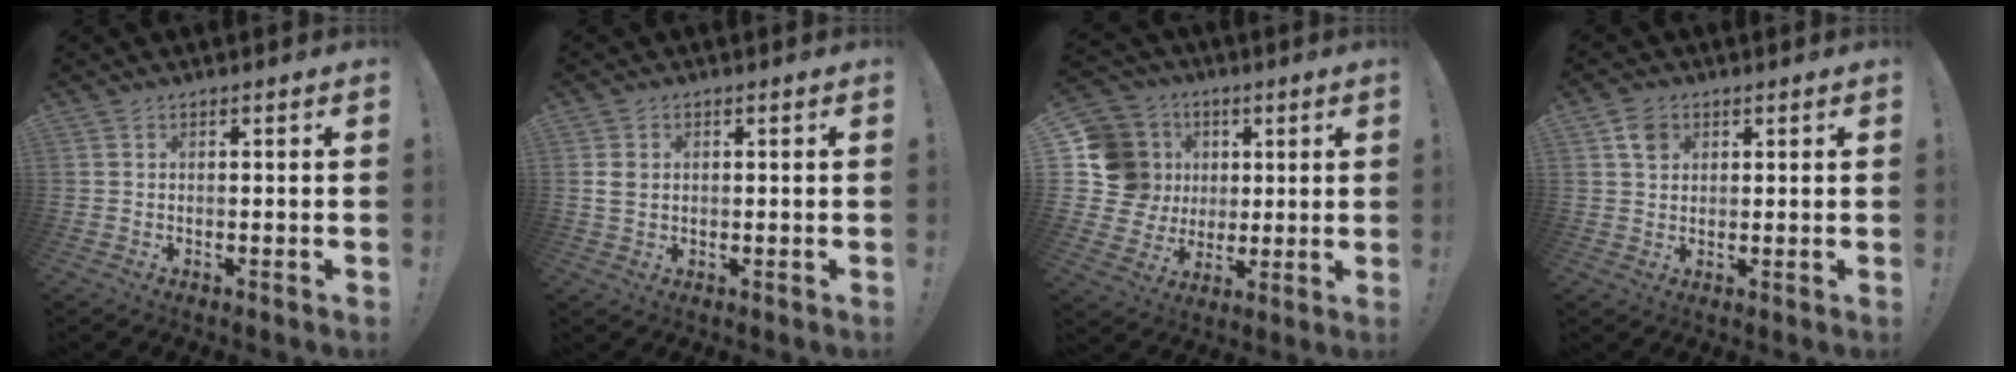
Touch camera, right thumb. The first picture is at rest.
{"total": 2.8, "force": [0.7, 2.1, 1.8], "torque": [-0.026, 0.003, 0.013]}
{"total": 16.5, "force": [3.3, 14.7, 6.7], "torque": [-0.122, 0.001, 0.091]}
{"total": 3.9, "force": [1.9, 3.0, 1.6], "torque": [-0.017, -0.003, 0.033]}